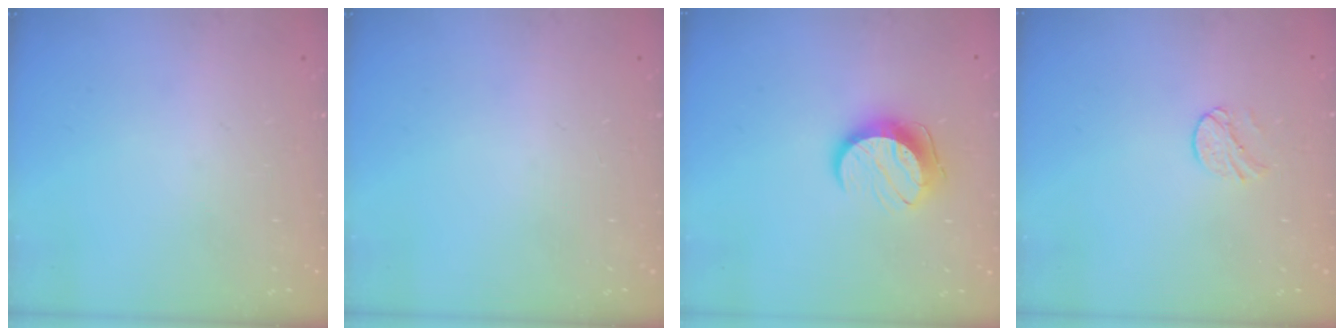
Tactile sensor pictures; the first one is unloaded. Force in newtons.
{"total": 0.0}
{"total": 10.1, "press": 10.1, "slide": 0.5}
{"total": 5.8, "press": 5.8, "slide": 0.6}